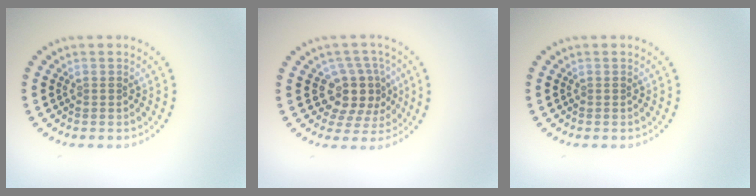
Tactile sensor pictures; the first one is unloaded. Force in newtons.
{"total": 4.0, "press": 3.3, "slide": 2.2}
{"total": 0.0}